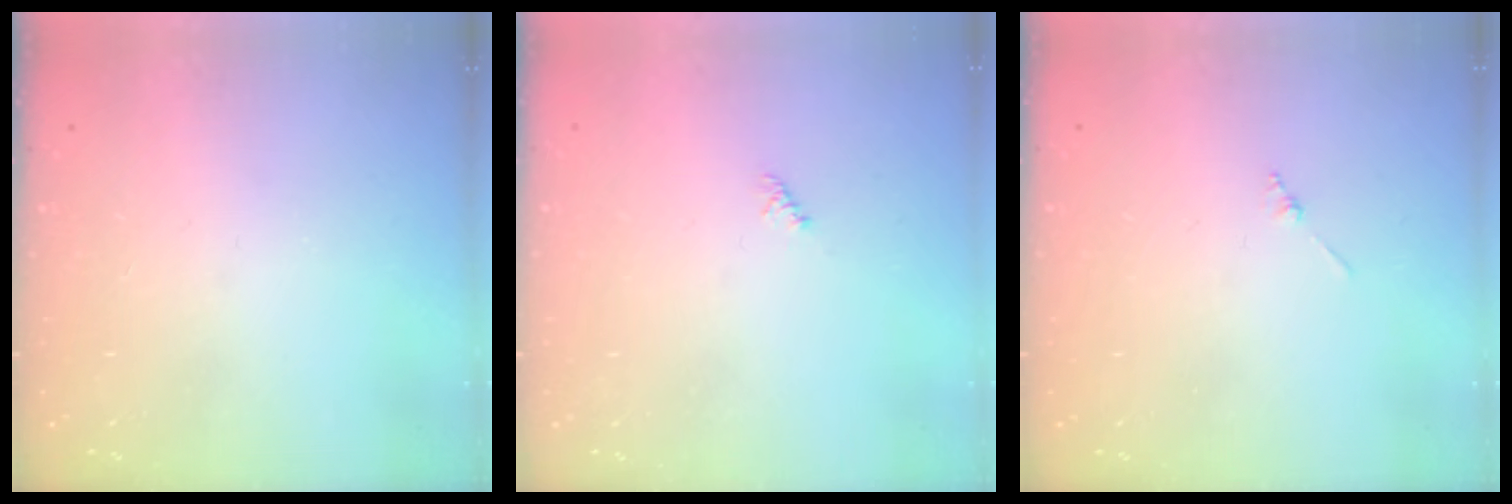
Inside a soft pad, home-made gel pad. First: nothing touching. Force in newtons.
{"total": 1.1, "press": 1.1, "slide": 0.3}
{"total": 0.8, "press": 0.8, "slide": 0.2}